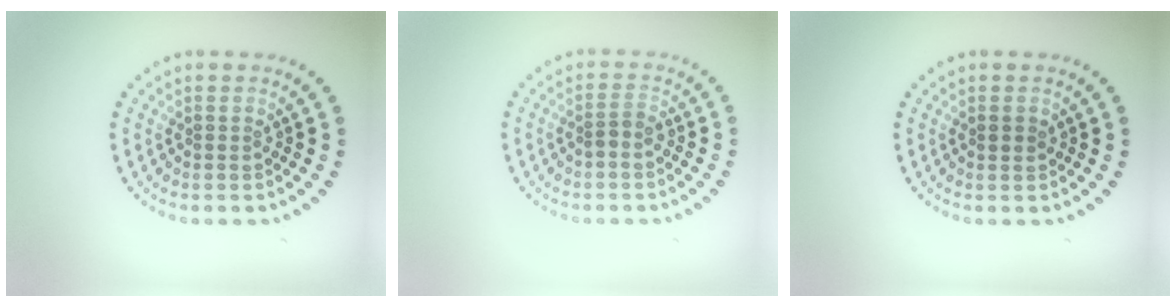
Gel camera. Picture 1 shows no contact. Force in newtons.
{"total": 1.1, "press": 0.8, "slide": 0.7}
{"total": 0.9, "press": 0.8, "slide": 0.3}